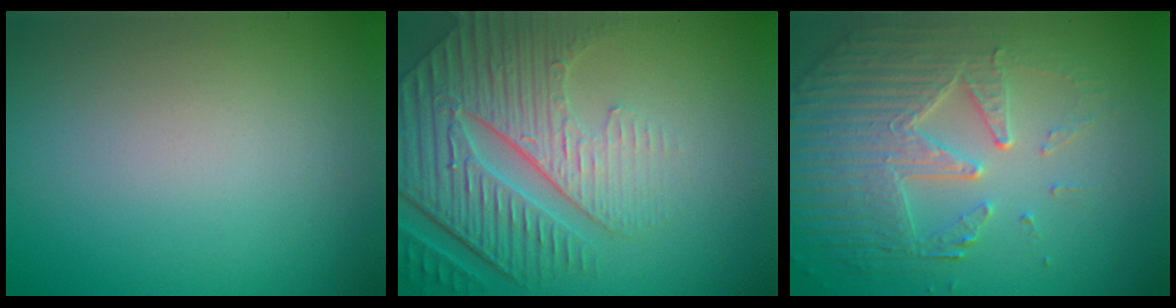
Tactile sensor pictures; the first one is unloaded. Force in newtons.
{"total": 8.3, "press": 5.9, "slide": 5.8}
{"total": 6.7, "press": 5.1, "slide": 4.4}